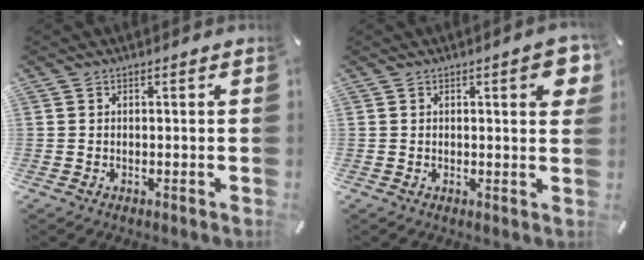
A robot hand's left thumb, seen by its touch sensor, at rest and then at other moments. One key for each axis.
{"total": 5.0, "fx": 1.6, "fy": 1.4, "fz": 4.6, "tx": -0.064, "ty": -0.003, "tz": 0.022}